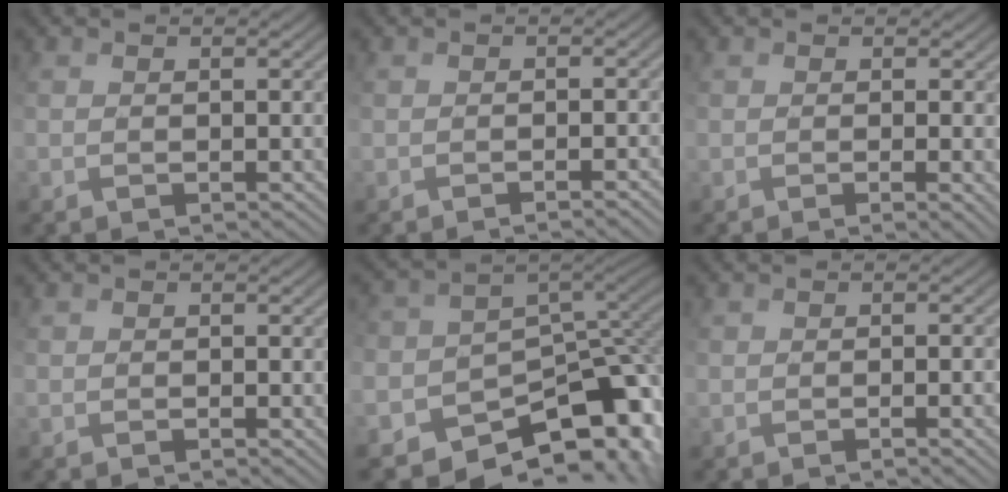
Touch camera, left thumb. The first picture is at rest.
{"total": 2.7, "force": [-1.9, 0.5, 1.8], "torque": [-0.017, 0.005, -0.009]}
{"total": 3.7, "force": [-0.6, 1.4, 3.4], "torque": [-0.047, -0.009, 0.007]}
{"total": 0.9, "force": [0.0, 0.7, 0.5], "torque": [-0.010, 0.002, 0.000]}
{"total": 10.7, "force": [-5.3, 7.2, 6.0], "torque": [-0.122, -0.017, -0.068]}
{"total": 4.4, "force": [-1.2, 1.7, 3.9], "torque": [-0.045, -0.002, 0.006]}